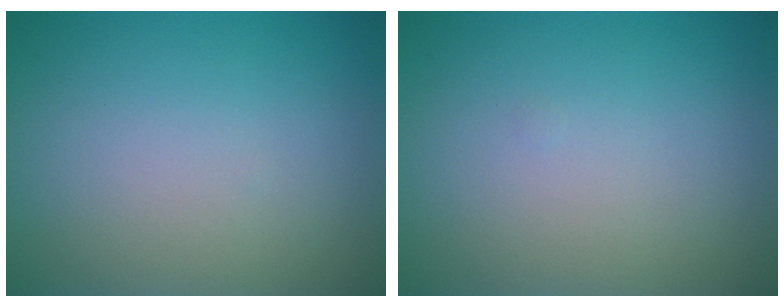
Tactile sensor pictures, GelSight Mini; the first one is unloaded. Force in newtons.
{"total": 0.0}